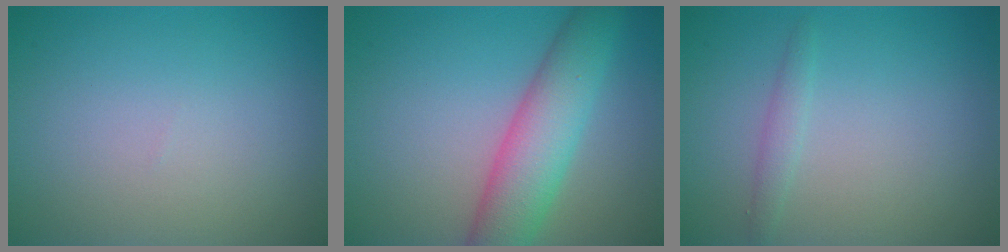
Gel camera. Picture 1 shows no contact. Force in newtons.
{"total": 6.3, "press": 6.3, "slide": 0.3}
{"total": 1.1, "press": 1.1, "slide": 0.0}